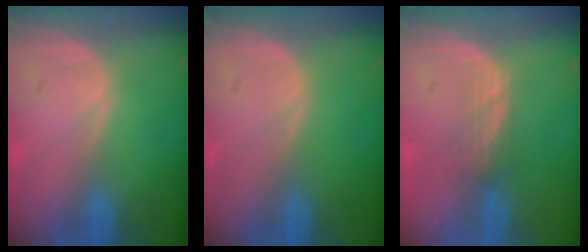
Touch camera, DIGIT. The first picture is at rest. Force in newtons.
{"total": 0.0}
{"total": 2.4, "press": 2.3, "slide": 0.8}